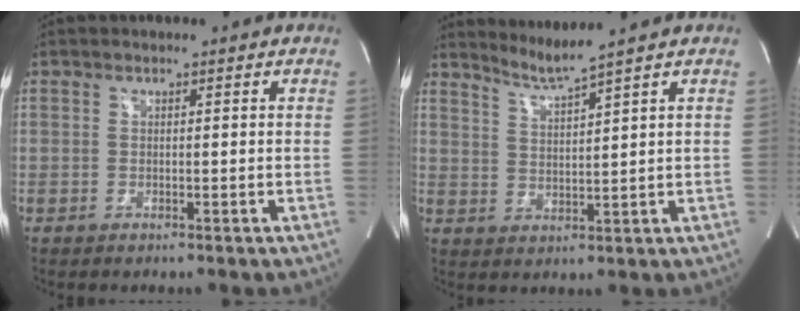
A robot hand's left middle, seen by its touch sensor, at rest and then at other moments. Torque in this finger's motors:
{"motor_torque": [-0.05, -0.43, -0.18, 0.00]}